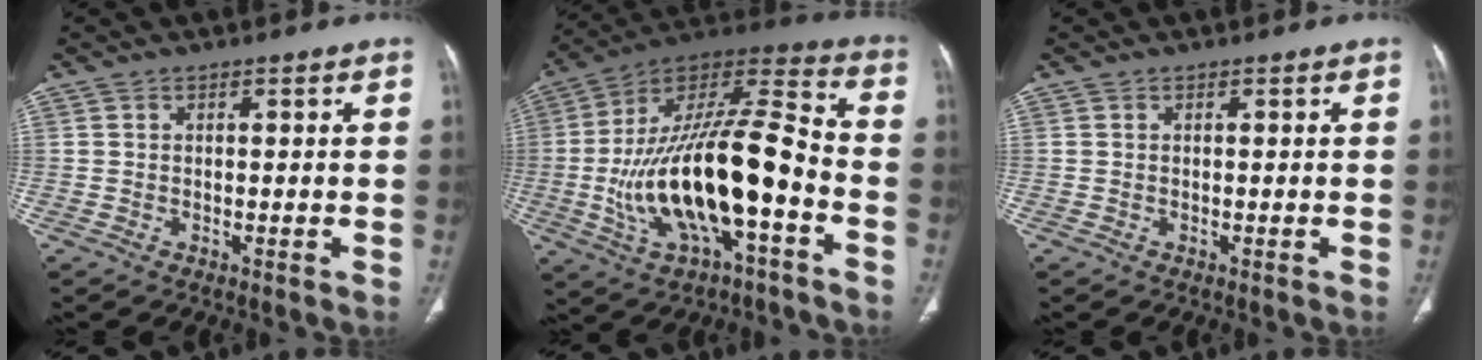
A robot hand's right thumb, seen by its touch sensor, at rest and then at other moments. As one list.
[{"total": 24.5, "force": [-6.1, 8.8, 22.1], "torque": [-0.418, 0.051, -0.095]}, {"total": 0.0}]